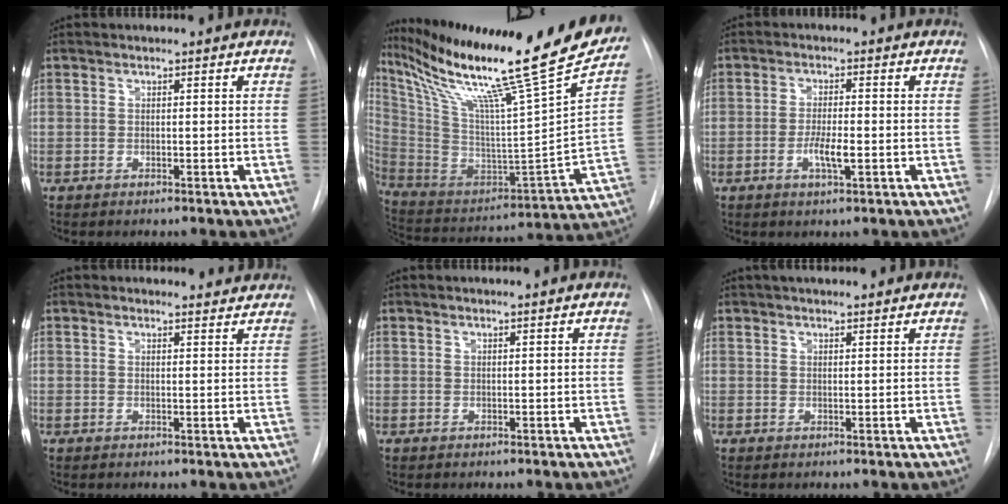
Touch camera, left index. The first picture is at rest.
{"total": 31.6, "force": [25.7, 0.4, 18.4], "torque": [-0.323, -0.075, 0.386]}
{"total": 3.8, "force": [-1.1, 0.7, 3.6], "torque": [-0.069, -0.003, -0.018]}
{"total": 3.7, "force": [3.6, 0.9, -0.1], "torque": [-0.002, -0.003, 0.029]}
{"total": 2.1, "force": [2.0, -0.2, 0.7], "torque": [-0.015, 0.009, 0.025]}
{"total": 8.0, "force": [7.0, 1.4, 3.5], "torque": [-0.051, 0.028, 0.092]}